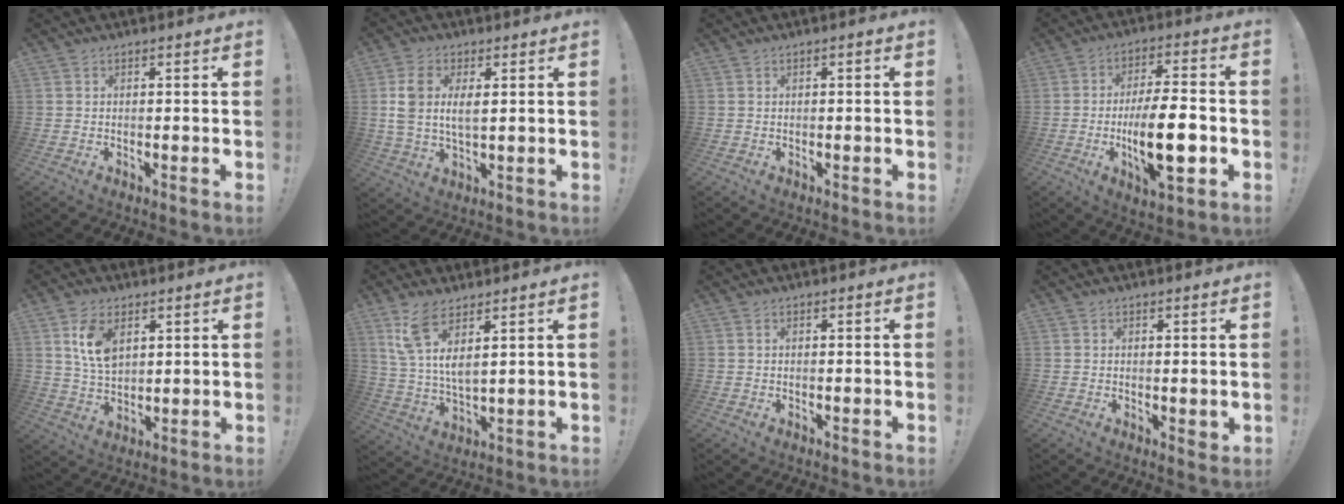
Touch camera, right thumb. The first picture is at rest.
{"total": 8.0, "force": [1.8, 4.5, 6.4], "torque": [-0.116, -0.004, 0.033]}
{"total": 0.6, "force": [-0.4, 0.0, 0.5], "torque": [-0.010, 0.000, -0.006]}
{"total": 16.8, "force": [-3.9, 5.2, 15.5], "torque": [-0.262, 0.002, -0.066]}
{"total": 9.7, "force": [4.2, 6.1, 6.3], "torque": [-0.119, -0.005, 0.081]}
{"total": 10.5, "force": [6.7, 3.0, 7.5], "torque": [-0.137, -0.036, 0.123]}
{"total": 0.0}
{"total": 1.5, "force": [0.8, 0.7, 1.1], "torque": [-0.011, -0.004, 0.014]}